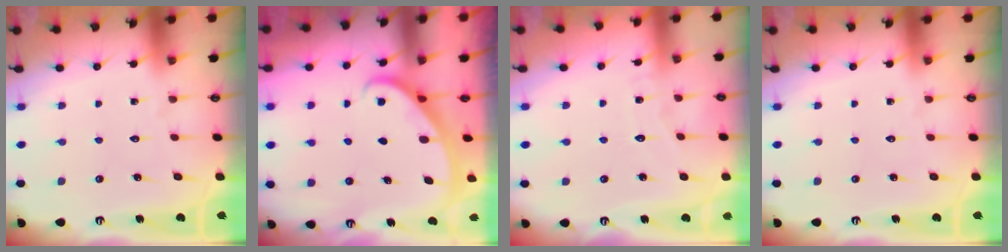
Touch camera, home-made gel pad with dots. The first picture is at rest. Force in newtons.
{"total": 1.9, "press": 1.9, "slide": 0.1}
{"total": 4.2, "press": 4.2, "slide": 0.3}
{"total": 0.0}